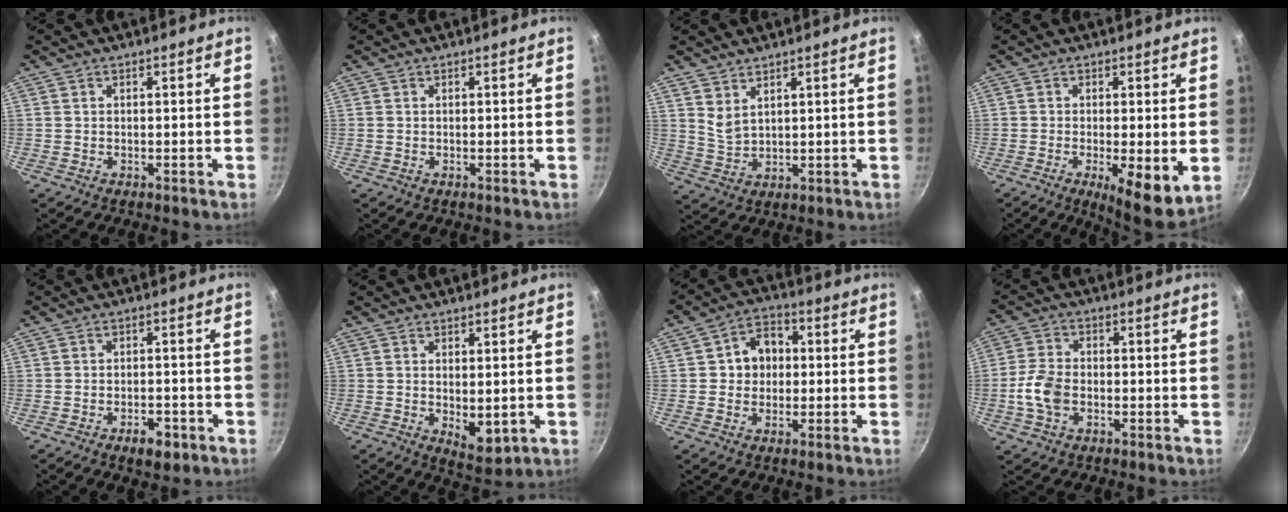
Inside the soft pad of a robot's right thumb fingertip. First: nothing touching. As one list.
[{"total": 0.0}, {"total": 4.0, "force": [2.7, 1.8, 2.2], "torque": [-0.038, -0.023, 0.059]}, {"total": 8.8, "force": [-1.7, 2.3, 8.3], "torque": [-0.114, -0.014, -0.018]}, {"total": 4.7, "force": [-2.6, 2.5, 3.0], "torque": [-0.033, 0.018, -0.034]}, {"total": 5.8, "force": [-0.2, 3.0, 5.0], "torque": [-0.063, -0.017, 0.005]}, {"total": 7.5, "force": [0.6, 6.3, 4.0], "torque": [-0.025, 0.012, -0.002]}, {"total": 7.0, "force": [-1.9, 4.6, 4.9], "torque": [-0.095, 0.017, -0.043]}]